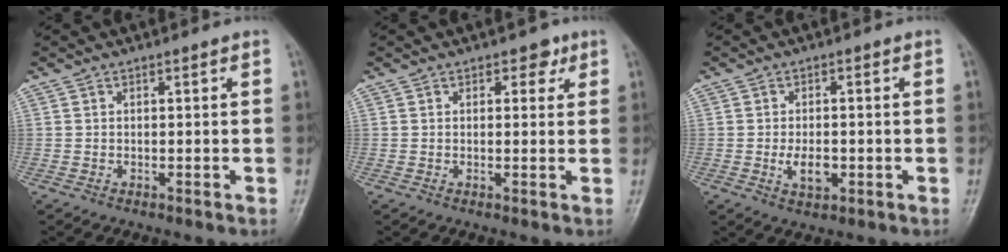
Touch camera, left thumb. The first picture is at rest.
{"total": 2.6, "force": [1.4, 1.8, 1.4], "torque": [0.005, -0.003, 0.014]}
{"total": 4.7, "force": [-1.1, 2.8, 3.6], "torque": [-0.055, -0.001, -0.017]}